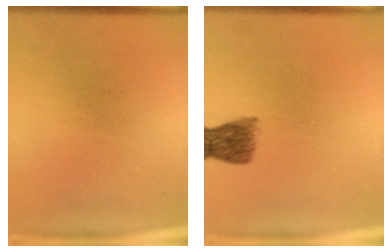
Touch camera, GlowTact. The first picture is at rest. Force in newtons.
{"total": 4.7}